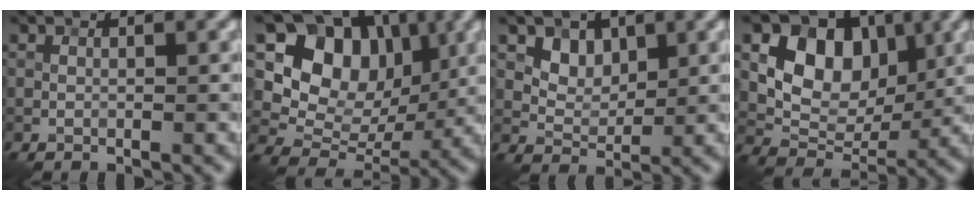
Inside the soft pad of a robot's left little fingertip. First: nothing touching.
{"total": 10.1, "force": [2.9, 7.9, 5.5], "torque": [-0.077, -0.008, 0.043]}
{"total": 2.8, "force": [1.4, 2.1, 1.3], "torque": [-0.025, -0.014, 0.032]}
{"total": 8.4, "force": [2.3, 6.2, 5.1], "torque": [-0.067, -0.004, 0.033]}